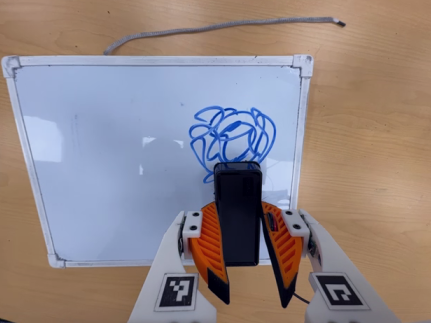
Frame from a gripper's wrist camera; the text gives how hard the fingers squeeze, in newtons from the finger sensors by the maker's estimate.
{"total": 8.4, "left": 7.8, "right": 9.1}